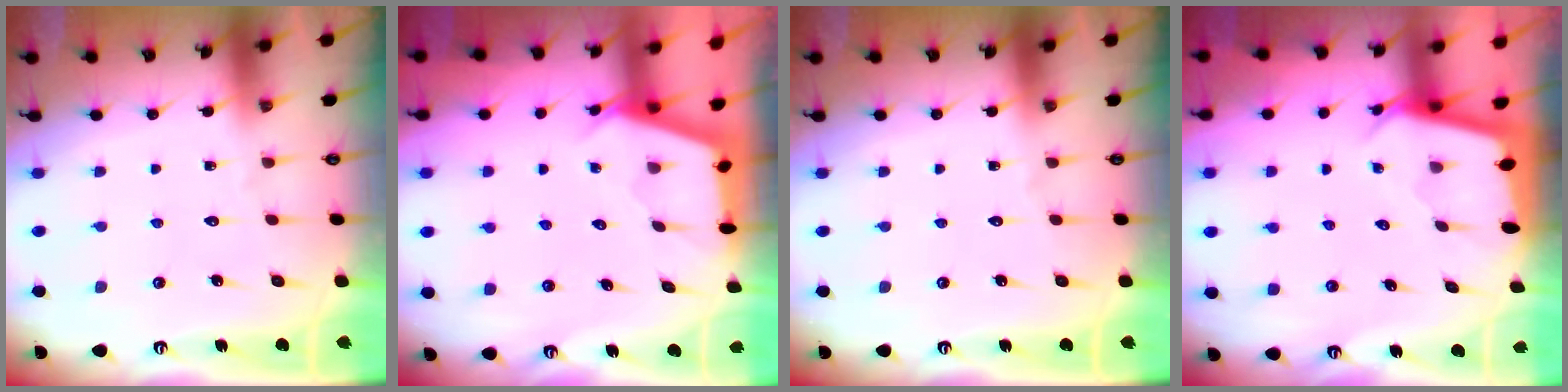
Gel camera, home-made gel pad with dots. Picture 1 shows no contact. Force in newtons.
{"total": 2.5, "press": 2.5, "slide": 0.4}
{"total": 0.0}
{"total": 2.4, "press": 2.4, "slide": 0.2}